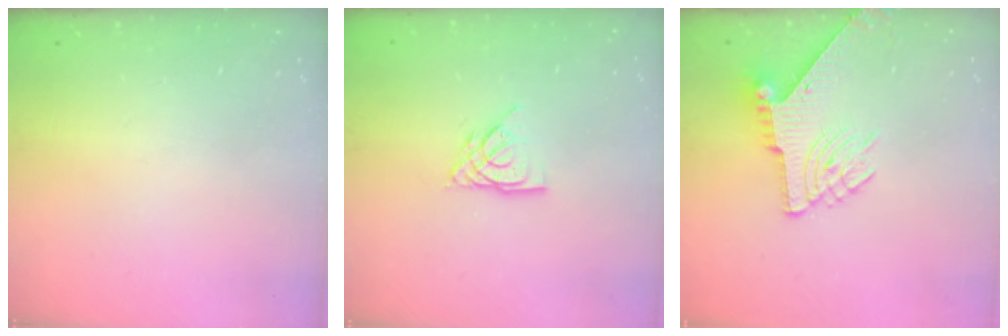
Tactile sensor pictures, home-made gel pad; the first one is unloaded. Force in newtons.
{"total": 7.6, "press": 7.6, "slide": 0.5}
{"total": 7.4, "press": 7.3, "slide": 0.9}